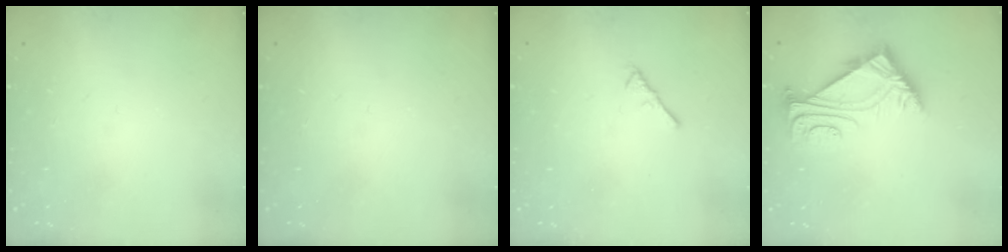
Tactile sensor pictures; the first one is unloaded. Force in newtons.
{"total": 0.0}
{"total": 2.2, "press": 2.1, "slide": 0.5}
{"total": 5.9, "press": 5.8, "slide": 1.1}